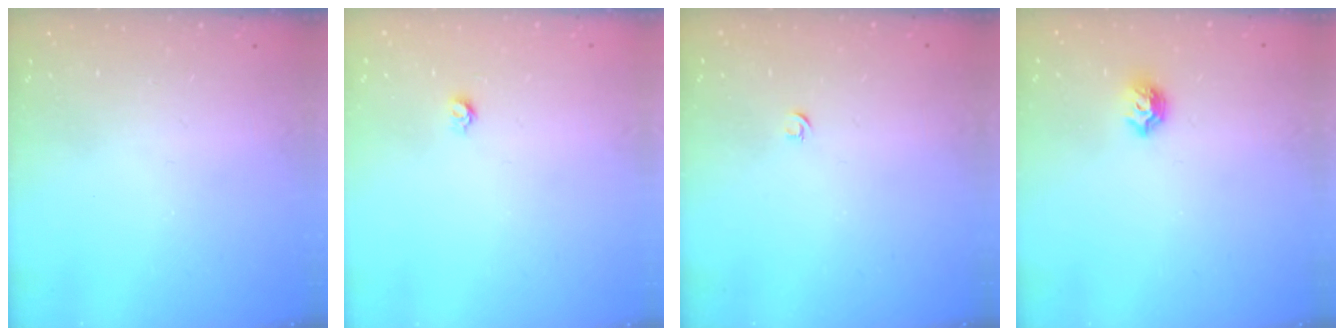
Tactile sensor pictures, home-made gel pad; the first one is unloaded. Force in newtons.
{"total": 3.4, "press": 3.4, "slide": 0.2}
{"total": 2.7, "press": 2.6, "slide": 0.6}
{"total": 6.5, "press": 6.5, "slide": 0.9}